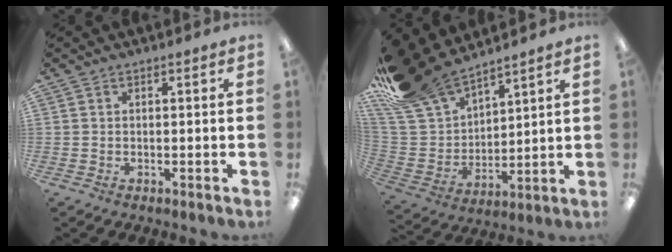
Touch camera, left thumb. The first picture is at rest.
{"total": 18.6, "force": [16.1, 6.8, 6.1], "torque": [-0.154, -0.102, 0.300]}